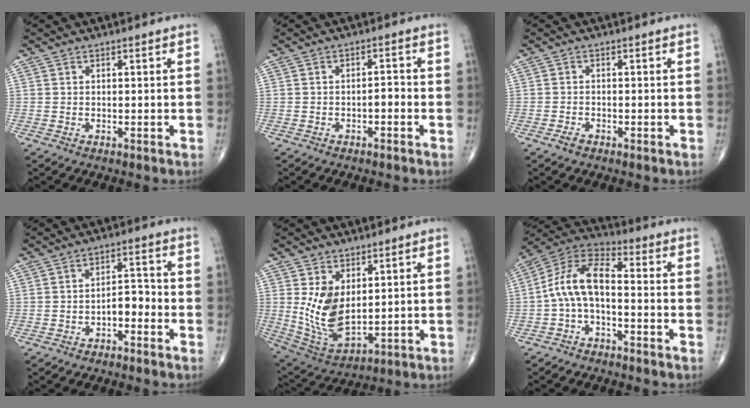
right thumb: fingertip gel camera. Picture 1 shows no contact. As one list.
[{"total": 2.1, "force": [-0.9, 1.0, 1.6], "torque": [-0.017, 0.013, -0.016]}, {"total": 1.3, "force": [-1.0, 0.6, 0.7], "torque": [-0.017, 0.004, -0.019]}, {"total": 4.3, "force": [-2.1, 2.3, 3.0], "torque": [-0.033, 0.031, -0.037]}, {"total": 11.2, "force": [2.3, 6.5, 8.8], "torque": [-0.153, -0.023, 0.064]}, {"total": 9.9, "force": [-1.8, 4.8, 8.5], "torque": [-0.162, 0.046, -0.047]}]